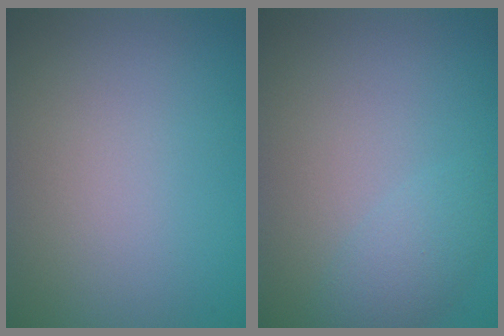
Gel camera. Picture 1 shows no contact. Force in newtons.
{"total": 2.3, "press": 2.3, "slide": 0.2}